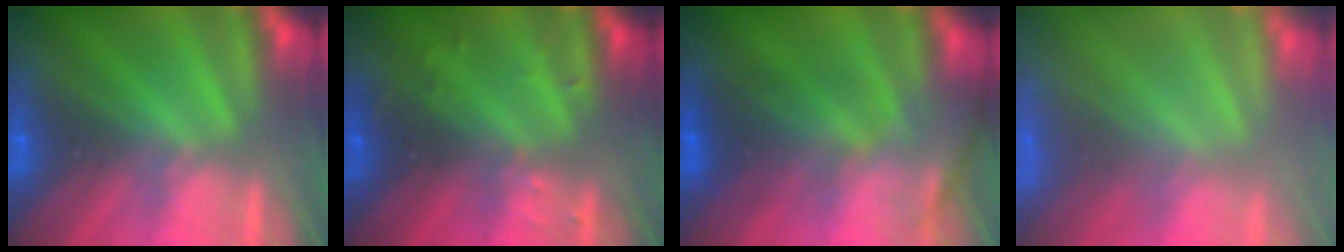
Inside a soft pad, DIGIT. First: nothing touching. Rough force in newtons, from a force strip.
{"total": 2.9}
{"total": 2.6}
{"total": 11.8}